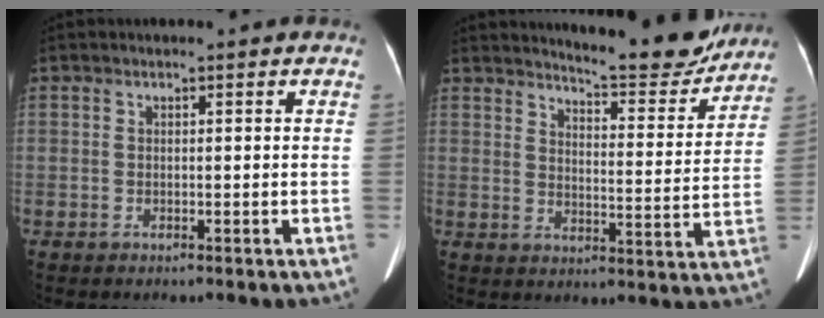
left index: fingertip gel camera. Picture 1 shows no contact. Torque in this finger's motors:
{"motor_torque": [0.61, -0.91, 0.07, 0.06]}